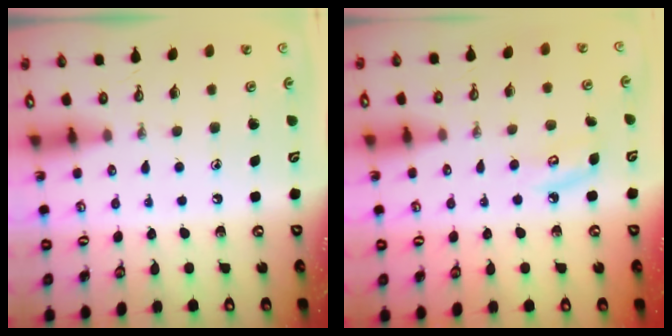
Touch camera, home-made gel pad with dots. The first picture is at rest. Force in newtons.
{"total": 6.0, "press": 6.0, "slide": 0.7}